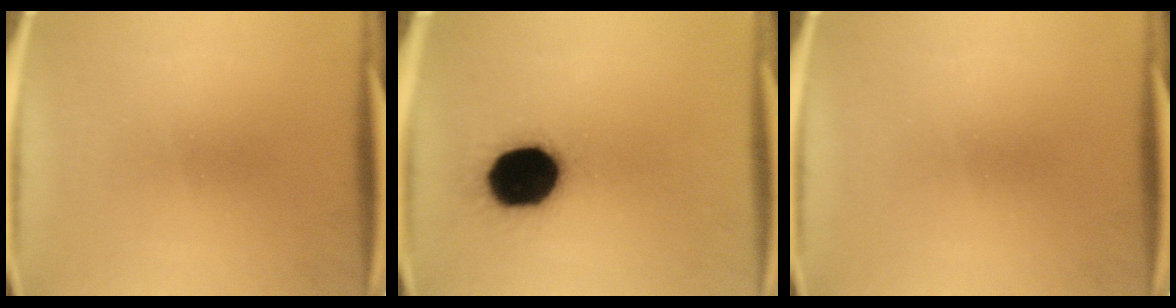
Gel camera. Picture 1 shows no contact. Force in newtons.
{"total": 19.6}
{"total": 0.0}